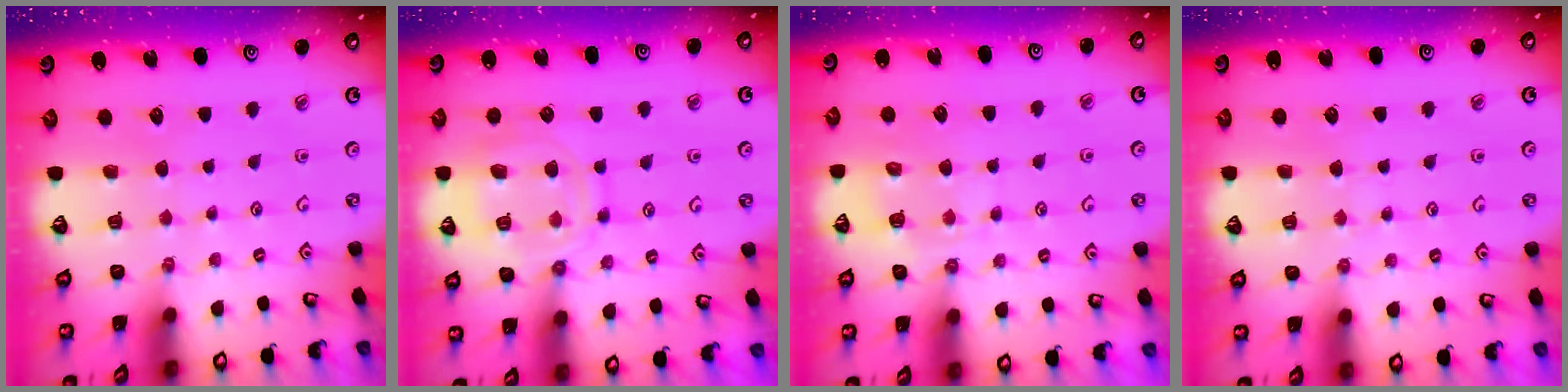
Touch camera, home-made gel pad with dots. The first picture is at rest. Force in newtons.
{"total": 13.7, "press": 13.7, "slide": 1.2}
{"total": 7.8, "press": 7.8, "slide": 0.5}
{"total": 4.8, "press": 4.7, "slide": 0.6}